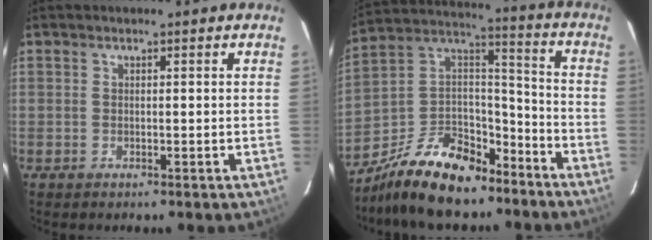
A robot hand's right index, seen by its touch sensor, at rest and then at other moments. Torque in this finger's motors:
{"motor_torque": [1.16, -0.98, 0.25, 0.03]}